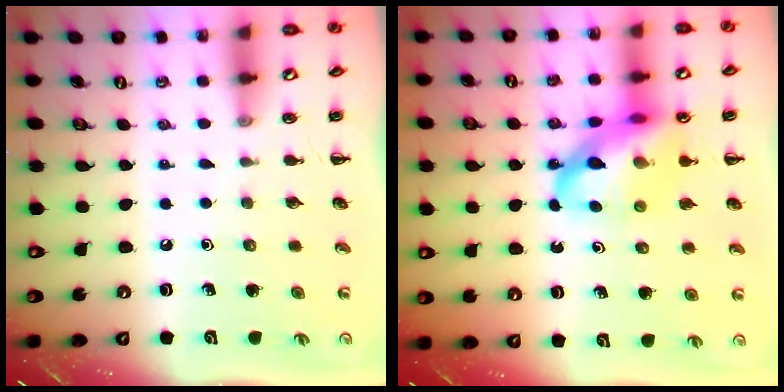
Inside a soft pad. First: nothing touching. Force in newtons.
{"total": 15.9, "press": 15.4, "slide": 3.8}